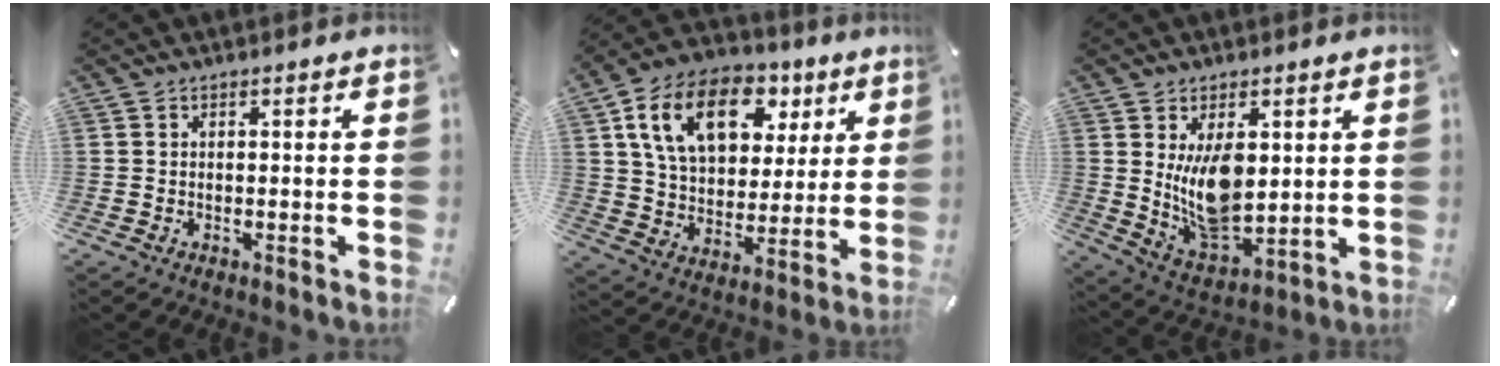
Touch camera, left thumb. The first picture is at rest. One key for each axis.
{"total": 17.8, "fx": 7.8, "fy": 12.0, "fz": 10.5, "tx": -0.194, "ty": -0.014, "tz": 0.140}
{"total": 11.9, "fx": 3.1, "fy": 7.1, "fz": 9.0, "tx": -0.170, "ty": -0.022, "tz": 0.056}